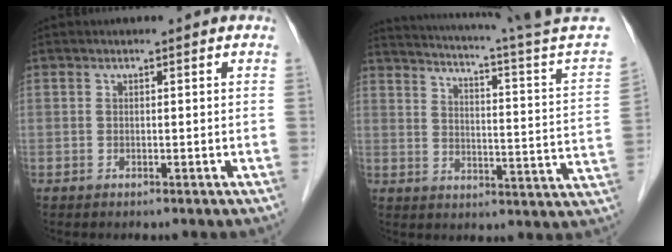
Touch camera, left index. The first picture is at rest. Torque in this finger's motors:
{"motor_torque": [0.44, -1.70, 0.33, 0.05]}